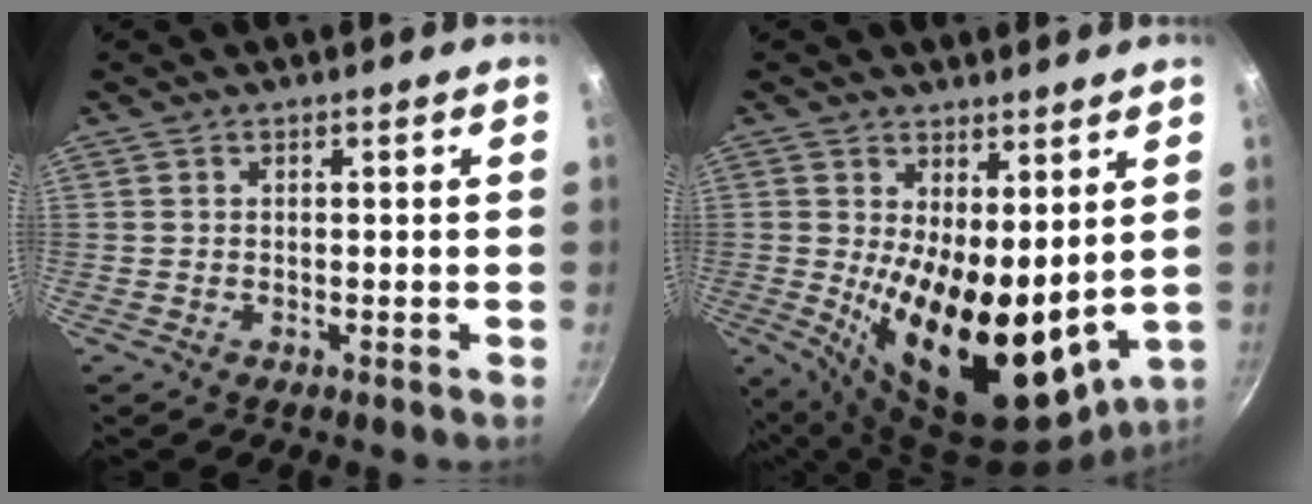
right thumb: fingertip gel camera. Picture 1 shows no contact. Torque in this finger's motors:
{"motor_torque": [2.27, 2.74, 2.63, -0.15, 0.79]}